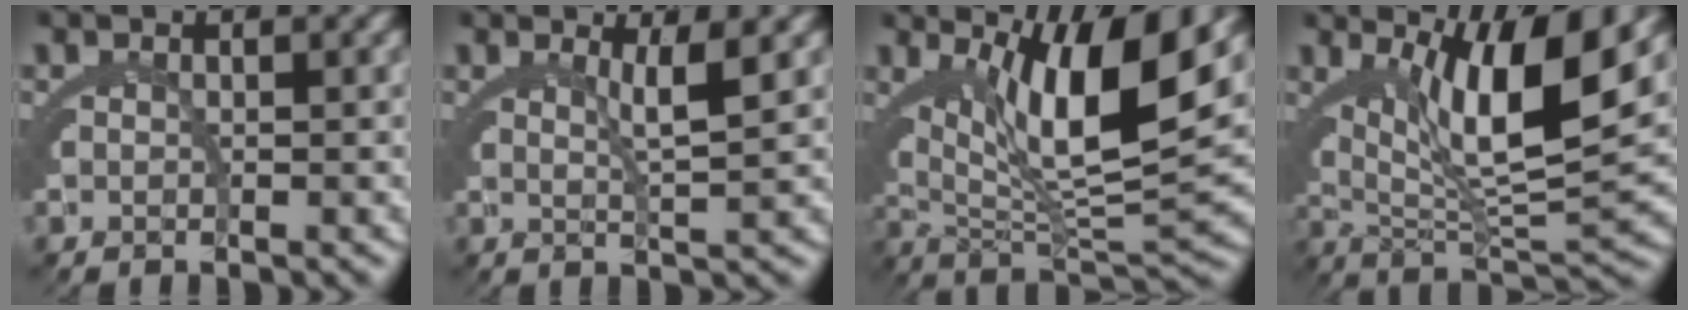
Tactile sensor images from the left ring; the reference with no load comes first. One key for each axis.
{"total": 2.6, "fx": 1.5, "fy": -1.1, "fz": 1.8, "tx": -0.029, "ty": -0.007, "tz": 0.032}
{"total": 11.8, "fx": 3.7, "fy": 4.6, "fz": 10.2, "tx": -0.166, "ty": 0.004, "tz": 0.064}
{"total": 10.7, "fx": 3.3, "fy": 3.9, "fz": 9.4, "tx": -0.156, "ty": 0.001, "tz": 0.059}